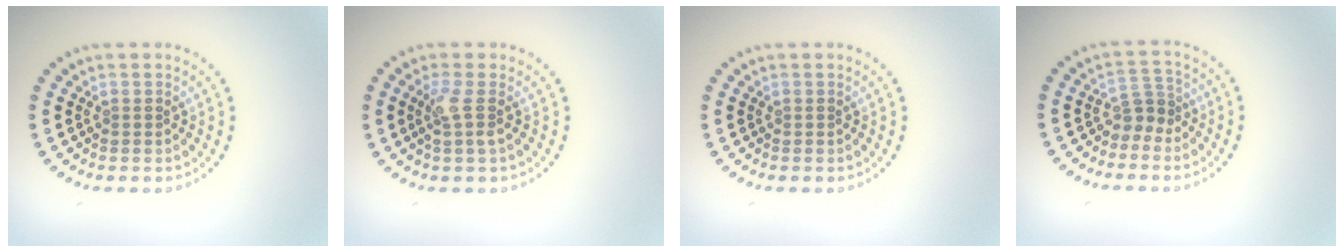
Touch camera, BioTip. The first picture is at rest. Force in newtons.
{"total": 1.9, "press": 1.4, "slide": 1.2}
{"total": 0.0}
{"total": 2.0, "press": 1.5, "slide": 1.3}